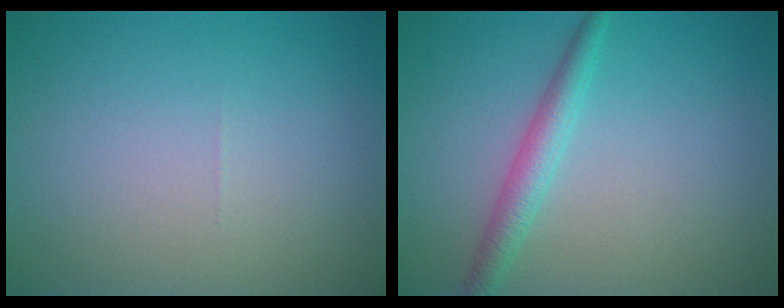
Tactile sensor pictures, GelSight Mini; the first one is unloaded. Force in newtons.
{"total": 2.5, "press": 2.5, "slide": 0.0}